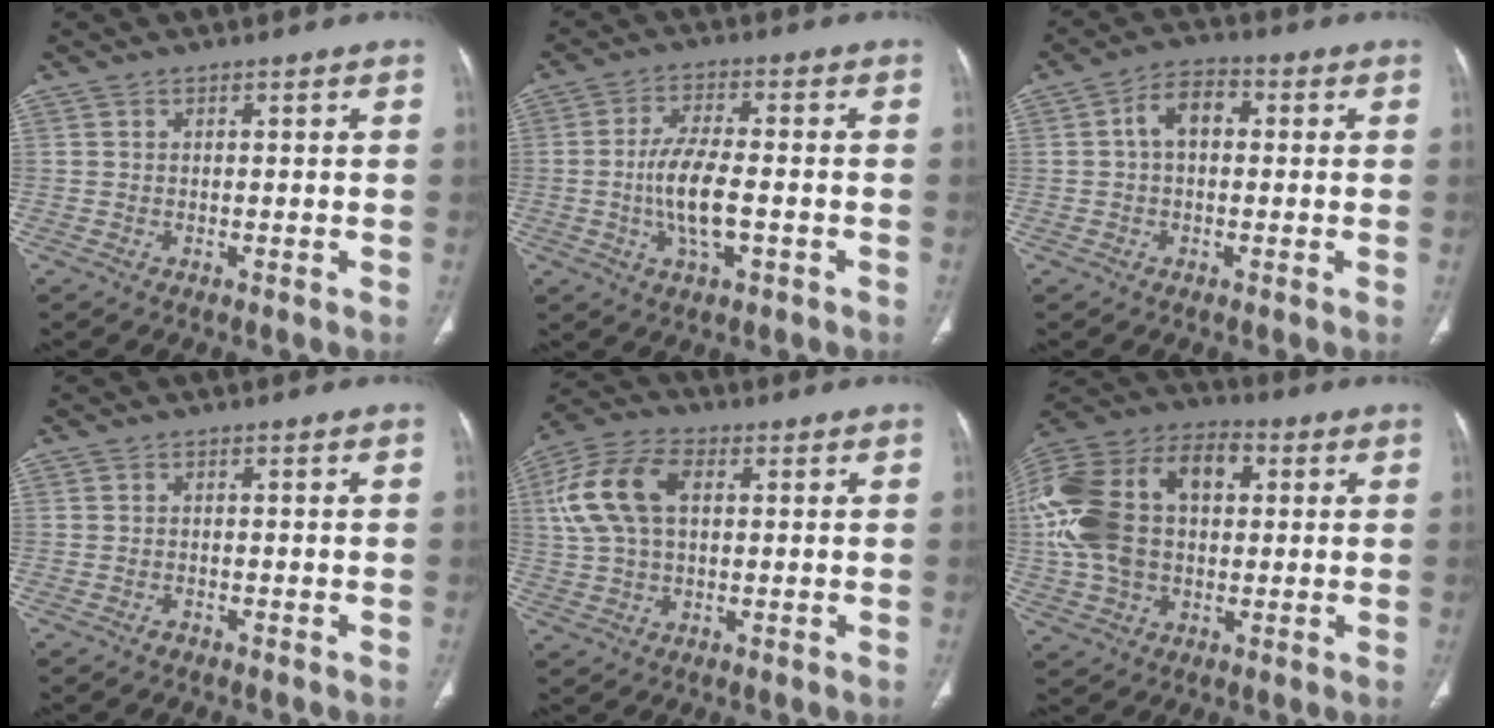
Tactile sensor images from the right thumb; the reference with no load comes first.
{"total": 8.5, "force": [-1.7, 3.3, 7.7], "torque": [-0.150, 0.010, -0.033]}
{"total": 6.1, "force": [0.5, 4.0, 4.6], "torque": [-0.067, 0.022, -0.001]}
{"total": 0.7, "force": [-0.6, 0.3, 0.2], "torque": [0.000, 0.001, -0.012]}
{"total": 12.3, "force": [2.7, 7.5, 9.3], "torque": [-0.195, 0.024, 0.048]}
{"total": 24.6, "force": [3.5, 16.1, 18.2], "torque": [-0.393, 0.039, 0.063]}